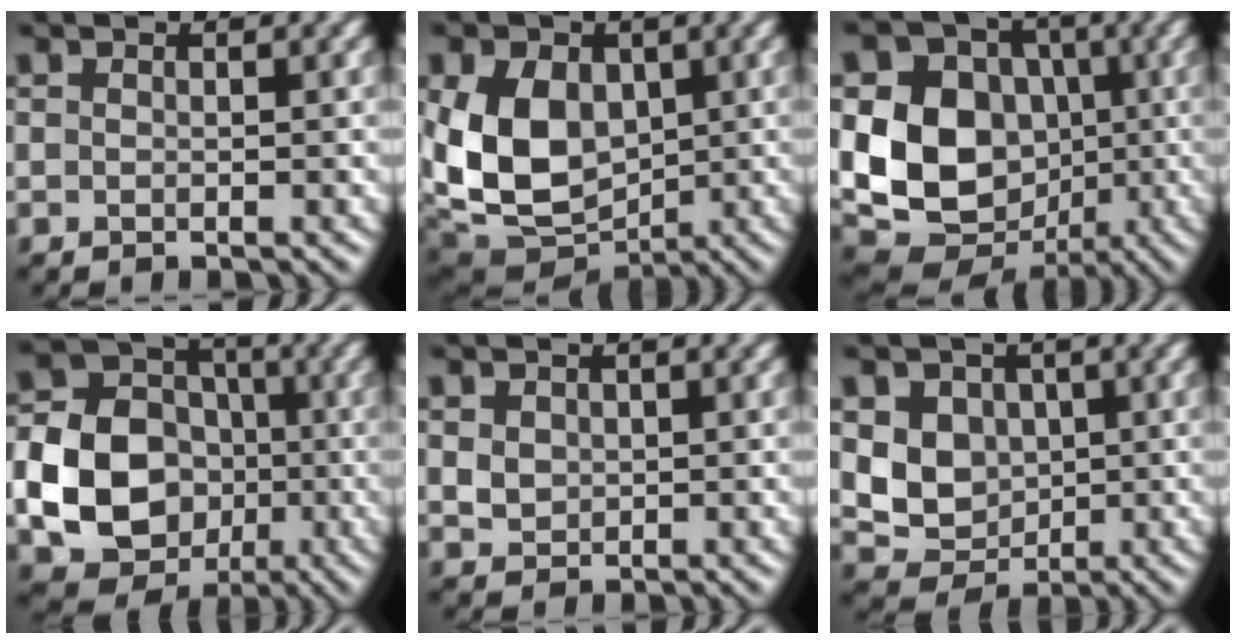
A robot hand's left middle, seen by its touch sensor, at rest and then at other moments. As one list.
[{"total": 9.8, "force": [0.7, 7.1, 6.6], "torque": [-0.140, -0.008, 0.008]}, {"total": 13.3, "force": [-0.8, 11.0, 7.6], "torque": [-0.156, -0.008, -0.025]}, {"total": 12.2, "force": [-2.2, 10.4, 6.0], "torque": [-0.116, -0.026, -0.054]}, {"total": 1.5, "force": [0.4, 1.3, 0.6], "torque": [-0.012, -0.004, 0.012]}, {"total": 4.7, "force": [0.7, 4.1, 2.2], "torque": [-0.039, -0.003, 0.012]}]